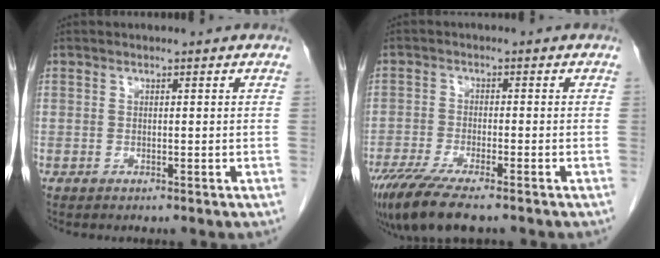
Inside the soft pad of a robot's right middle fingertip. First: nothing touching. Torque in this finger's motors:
{"motor_torque": [1.17, -0.97, 0.44, 0.12]}